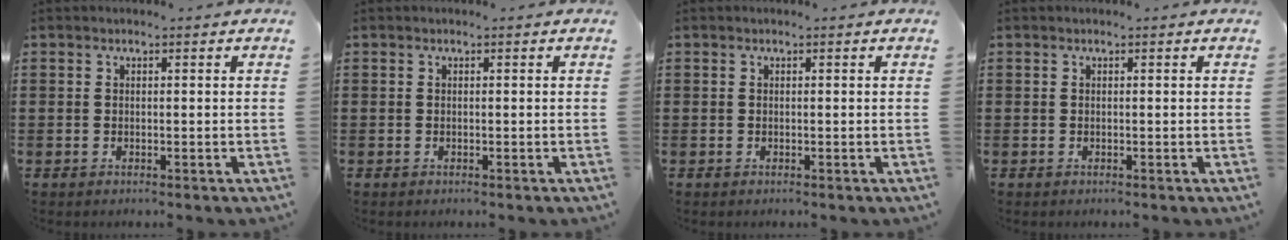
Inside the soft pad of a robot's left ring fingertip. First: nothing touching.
{"total": 0.0}
{"total": 0.0}
{"total": 0.0}